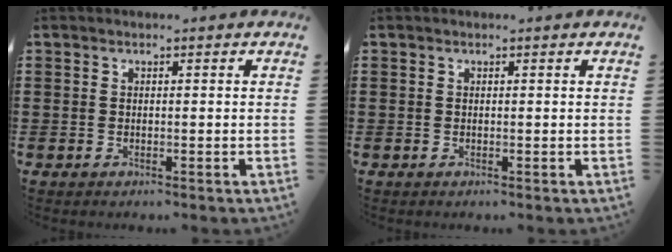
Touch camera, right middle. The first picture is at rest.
{"total": 0.0}